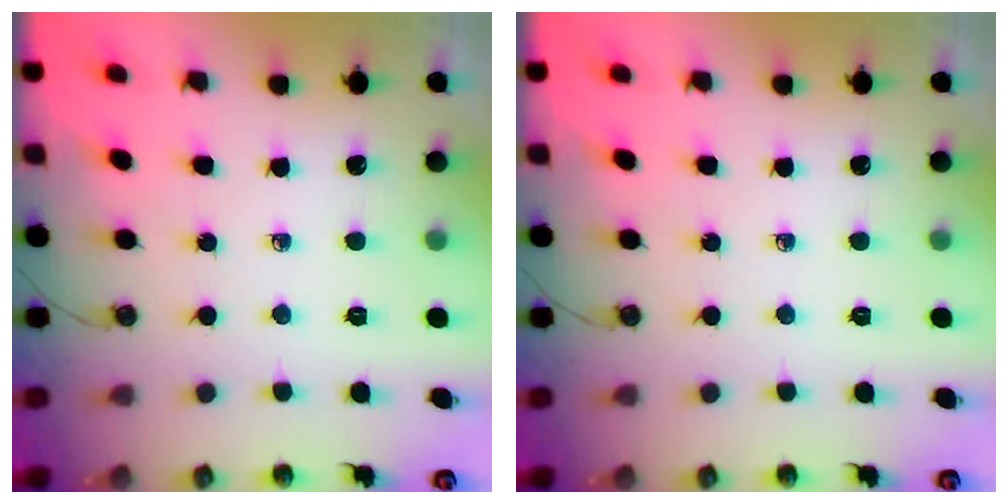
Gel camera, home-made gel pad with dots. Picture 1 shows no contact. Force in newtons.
{"total": 0.0}